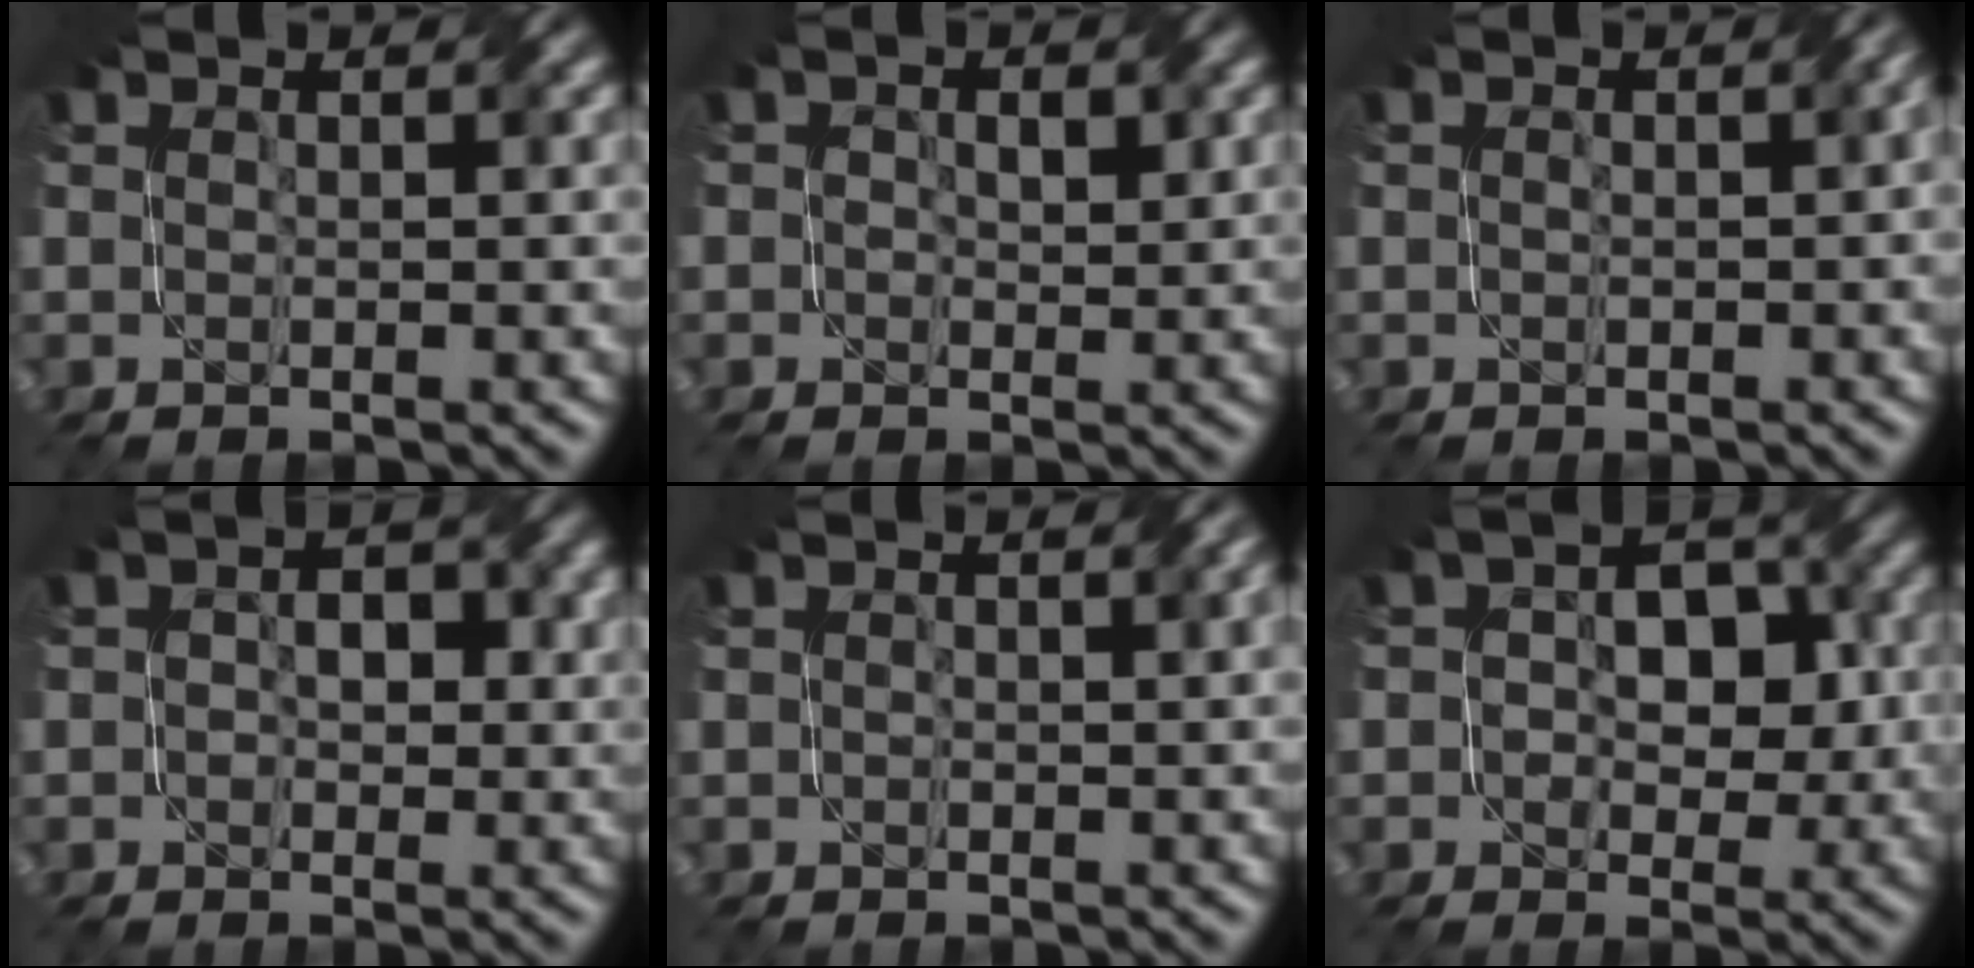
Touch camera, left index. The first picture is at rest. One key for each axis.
{"total": 2.2, "fx": 0.4, "fy": 1.8, "fz": 1.2, "tx": -0.019, "ty": 0.005, "tz": 0.008}
{"total": 2.0, "fx": -0.7, "fy": 0.8, "fz": 1.7, "tx": -0.026, "ty": -0.005, "tz": -0.008}
{"total": 2.8, "fx": -0.2, "fy": 2.1, "fz": 1.8, "tx": -0.013, "ty": 0.004, "tz": -0.007}
{"total": 1.9, "fx": -0.1, "fy": 1.0, "fz": 1.6, "tx": -0.021, "ty": -0.002, "tz": -0.001}
{"total": 5.5, "fx": -0.4, "fy": 3.9, "fz": 3.9, "tx": -0.032, "ty": 0.012, "tz": -0.013}